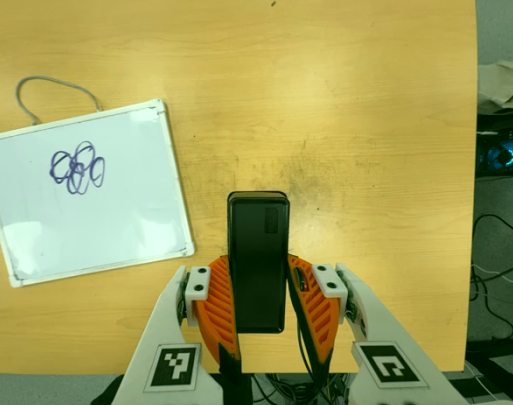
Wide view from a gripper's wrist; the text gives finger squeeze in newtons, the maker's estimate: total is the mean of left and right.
{"total": 4.6, "left": 3.1, "right": 6.1}